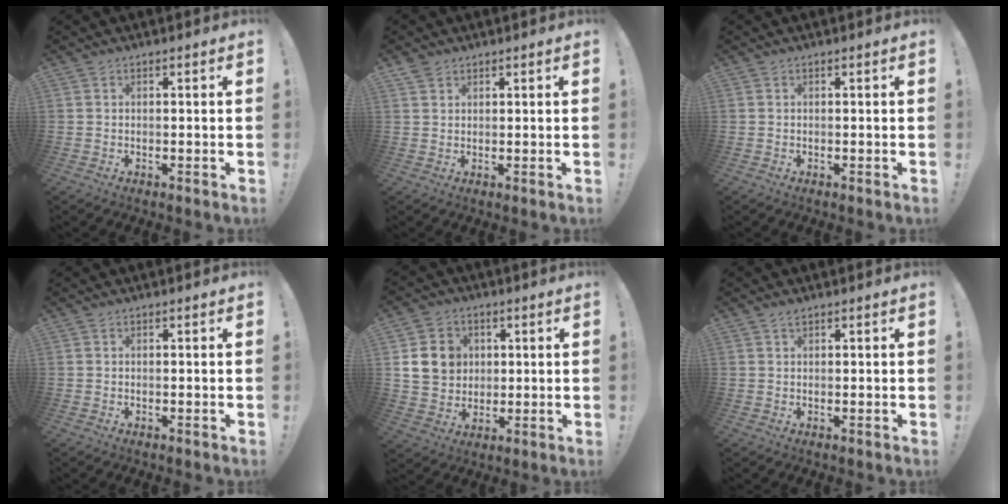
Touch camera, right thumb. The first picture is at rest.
{"total": 2.2, "force": [1.8, 1.3, 0.4], "torque": [0.000, -0.009, 0.033]}
{"total": 0.0}
{"total": 0.0}
{"total": 11.6, "force": [3.0, 10.1, 4.9], "torque": [-0.068, -0.010, 0.065]}
{"total": 1.1, "force": [0.9, 0.1, 0.5], "torque": [-0.002, -0.003, 0.016]}